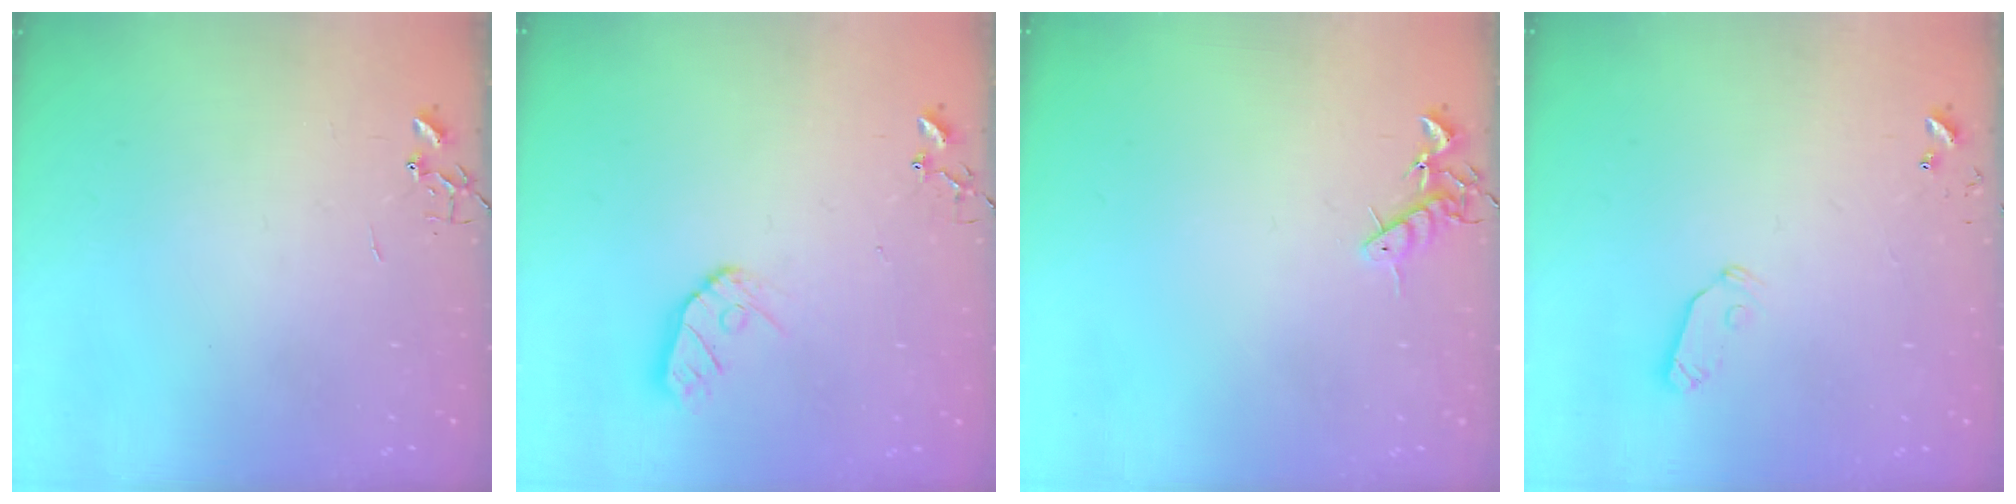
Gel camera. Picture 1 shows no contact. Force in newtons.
{"total": 9.0, "press": 8.9, "slide": 0.8}
{"total": 7.4, "press": 7.4, "slide": 0.9}
{"total": 5.3, "press": 5.3, "slide": 0.1}